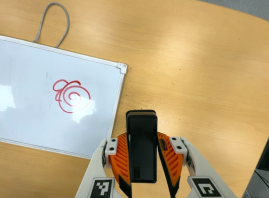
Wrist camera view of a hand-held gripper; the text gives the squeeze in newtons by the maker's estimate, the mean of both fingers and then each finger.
{"total": 6.9, "left": 5.2, "right": 8.6}